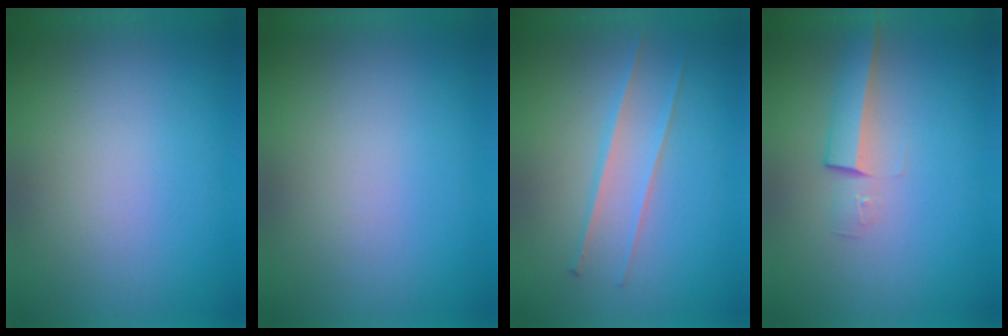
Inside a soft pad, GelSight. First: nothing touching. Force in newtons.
{"total": 0.0}
{"total": 2.2}
{"total": 2.6}